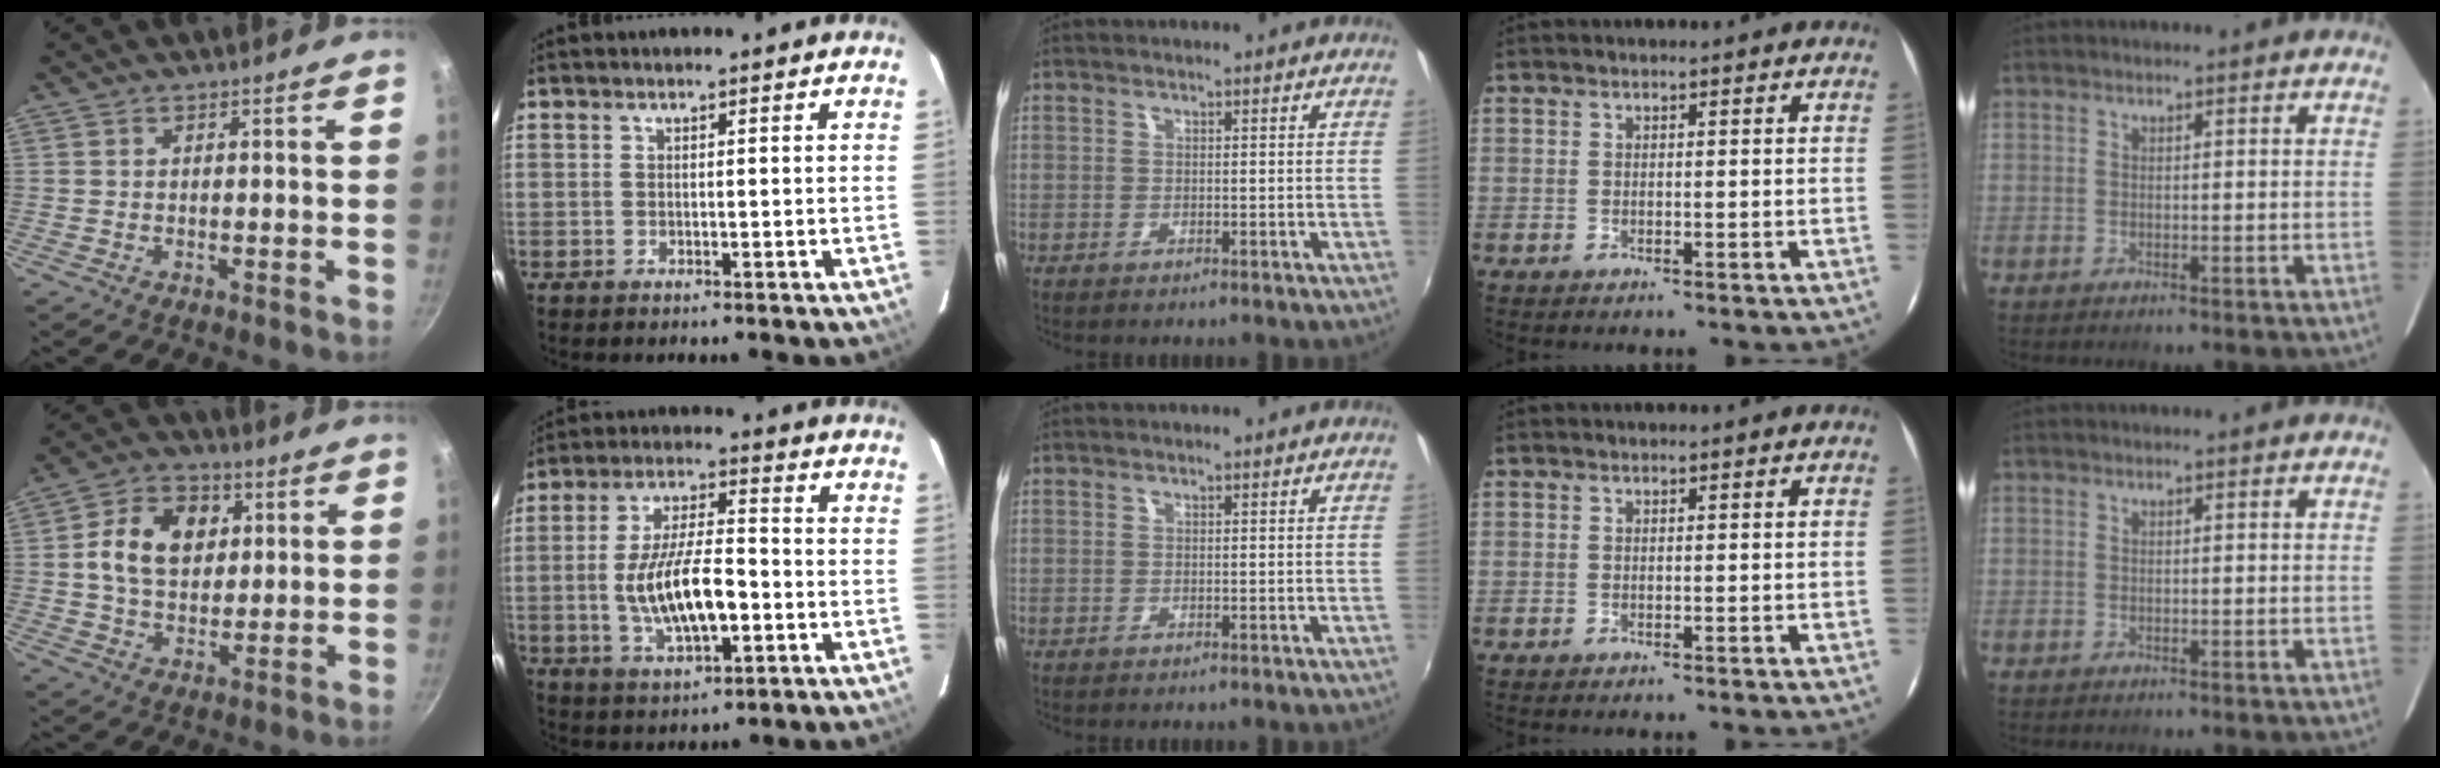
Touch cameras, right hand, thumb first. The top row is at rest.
{"thumb": {"total": 12.4, "force": [2.7, 9.2, 7.9], "torque": [-0.109, 0.004, 0.037]}, "index": {"total": 13.4, "force": [-2.8, 4.7, 12.2], "torque": [-0.238, -0.004, -0.041]}}